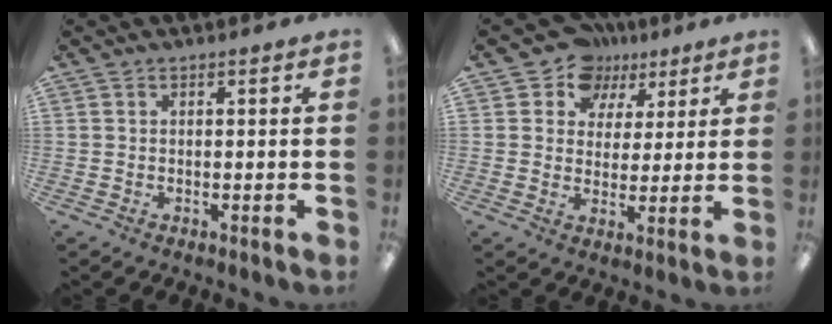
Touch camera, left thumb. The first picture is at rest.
{"total": 9.3, "force": [5.9, 7.1, 1.3], "torque": [-0.030, -0.041, 0.109]}